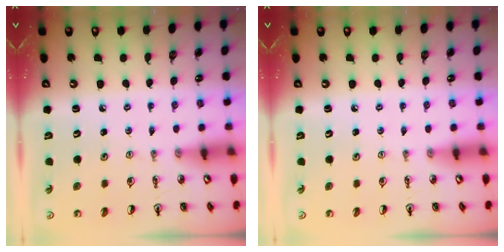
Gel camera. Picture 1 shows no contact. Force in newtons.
{"total": 0.0}